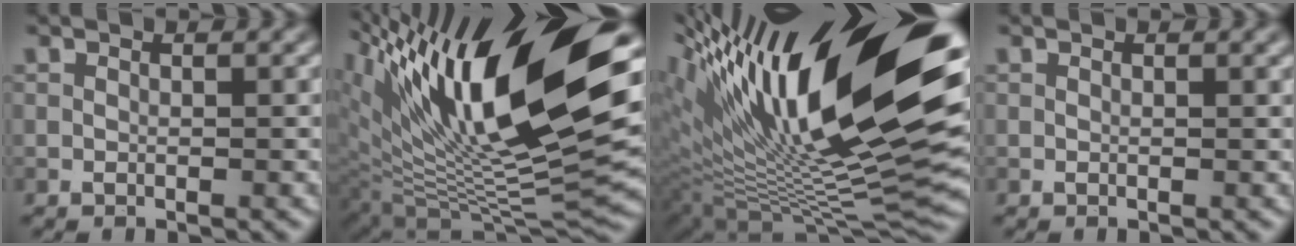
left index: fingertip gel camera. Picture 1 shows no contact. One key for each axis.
{"total": 18.1, "fx": 7.7, "fy": 5.8, "fz": 15.3, "tx": -0.273, "ty": 0.025, "tz": 0.138}
{"total": 19.6, "fx": 6.5, "fy": 5.9, "fz": 17.5, "tx": -0.310, "ty": 0.034, "tz": 0.106}
{"total": 1.0, "fx": 0.5, "fy": 0.4, "fz": 0.7, "tx": -0.003, "ty": 0.002, "tz": 0.002}